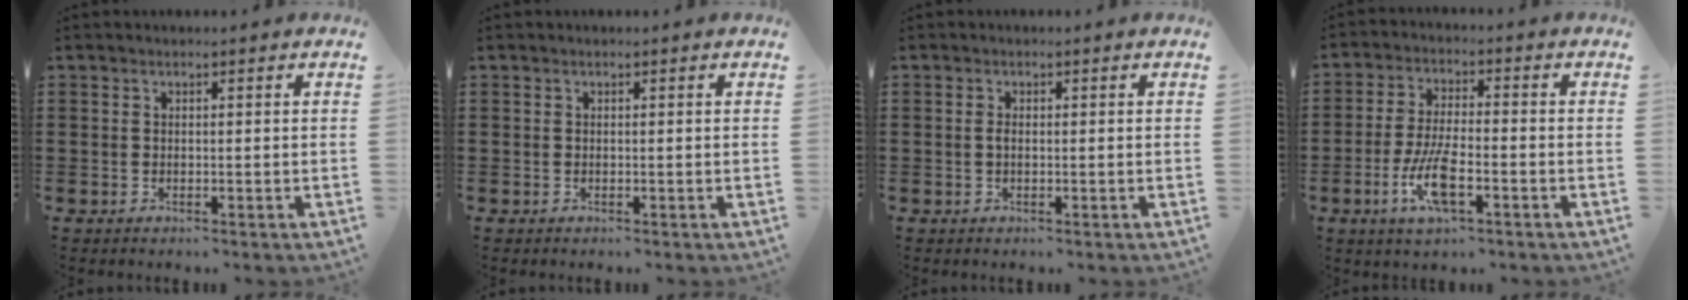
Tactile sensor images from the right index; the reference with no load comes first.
{"total": 0.0}
{"total": 1.0, "force": [-0.1, 0.5, 0.9], "torque": [-0.027, -0.003, -0.004]}
{"total": 7.9, "force": [-3.1, 2.3, 6.9], "torque": [-0.151, -0.014, -0.058]}